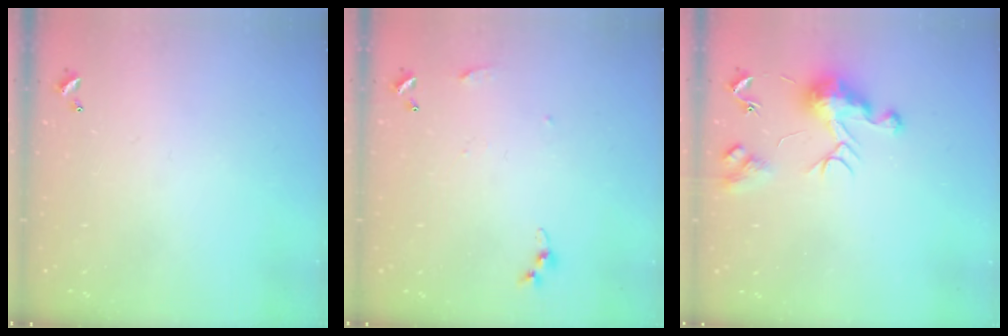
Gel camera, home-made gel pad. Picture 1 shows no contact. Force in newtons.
{"total": 5.1, "press": 5.0, "slide": 0.6}
{"total": 9.6, "press": 9.5, "slide": 0.9}